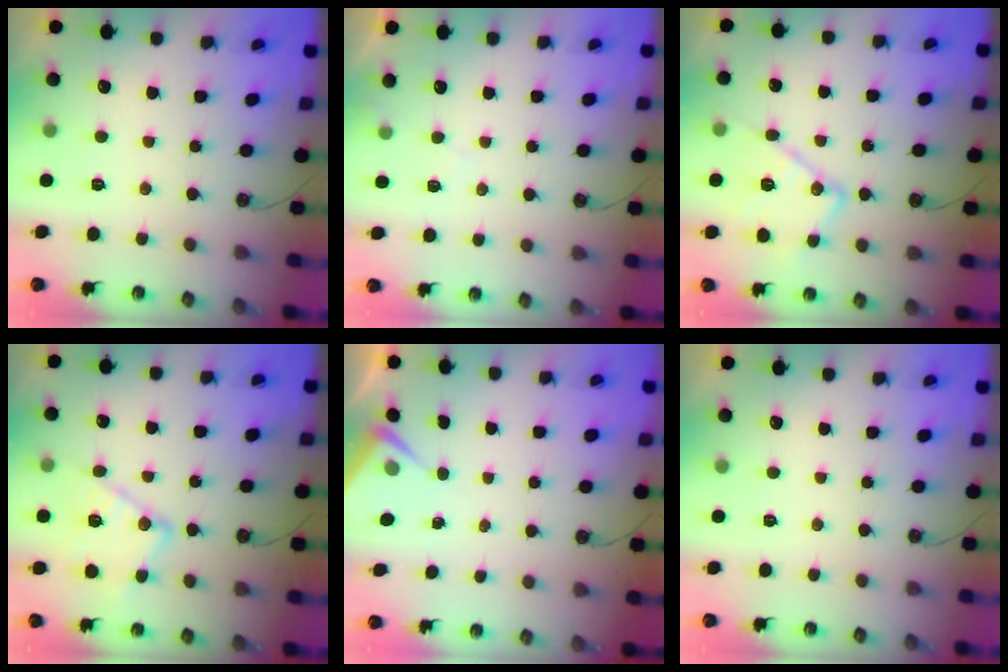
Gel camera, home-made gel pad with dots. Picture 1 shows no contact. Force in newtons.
{"total": 5.0, "press": 4.9, "slide": 0.7}
{"total": 13.5, "press": 13.4, "slide": 1.2}
{"total": 13.5, "press": 13.5, "slide": 0.6}
{"total": 3.6, "press": 3.5, "slide": 0.5}
{"total": 0.0}